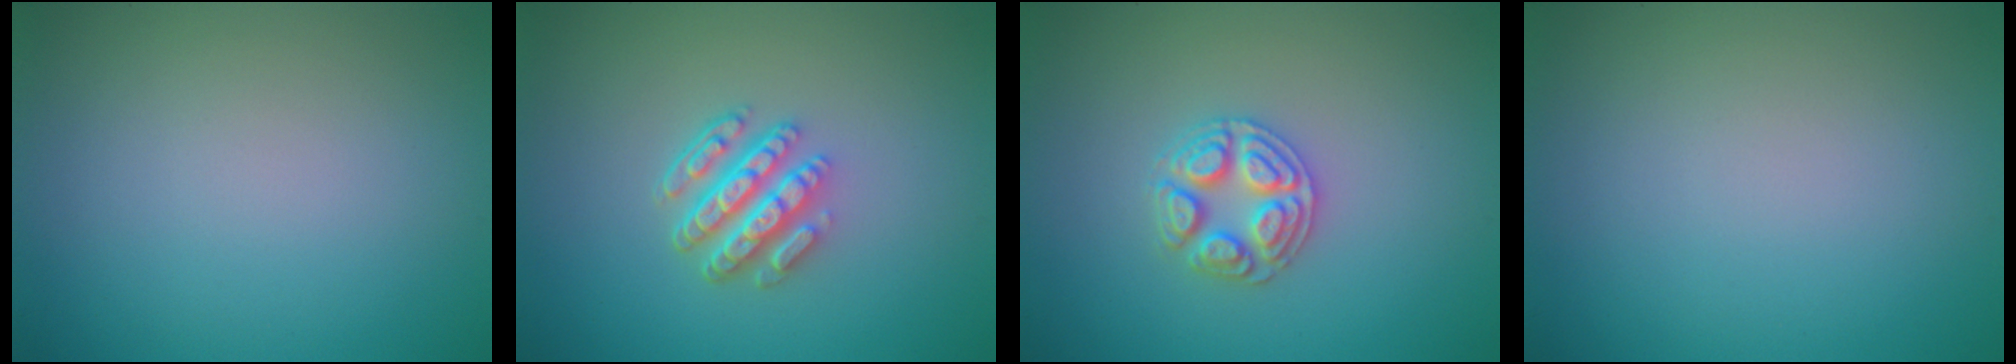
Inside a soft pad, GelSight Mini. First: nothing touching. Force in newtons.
{"total": 4.7, "press": 3.5, "slide": 3.1}
{"total": 3.0, "press": 2.9, "slide": 0.4}
{"total": 0.0}